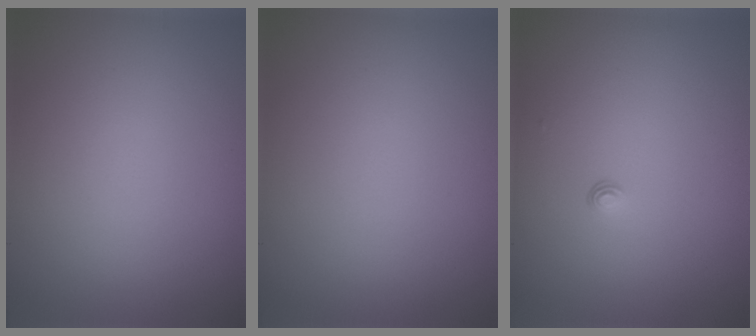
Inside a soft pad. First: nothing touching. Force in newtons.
{"total": 0.0}
{"total": 0.6, "press": 0.3, "slide": 0.5}